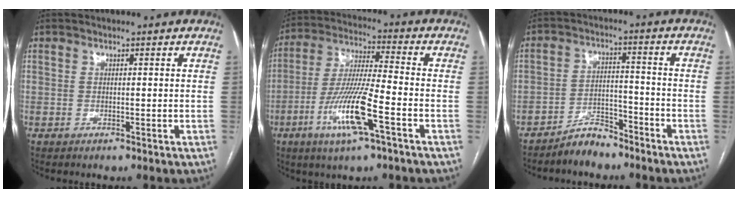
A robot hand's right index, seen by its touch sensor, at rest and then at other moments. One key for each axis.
{"total": 12.7, "fx": -5.2, "fy": 0.7, "fz": 11.6, "tx": -0.234, "ty": -0.011, "tz": -0.098}
{"total": 5.1, "fx": -4.6, "fy": 1.8, "fz": 1.3, "tx": -0.021, "ty": 0.001, "tz": -0.082}